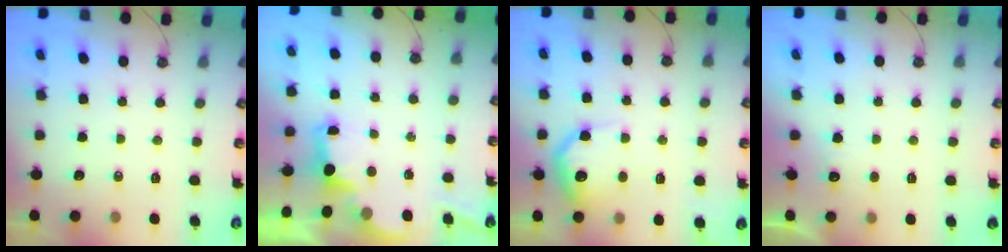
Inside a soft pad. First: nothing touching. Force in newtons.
{"total": 2.9, "press": 2.7, "slide": 0.9}
{"total": 13.3, "press": 13.3, "slide": 0.5}
{"total": 5.0, "press": 4.9, "slide": 1.3}